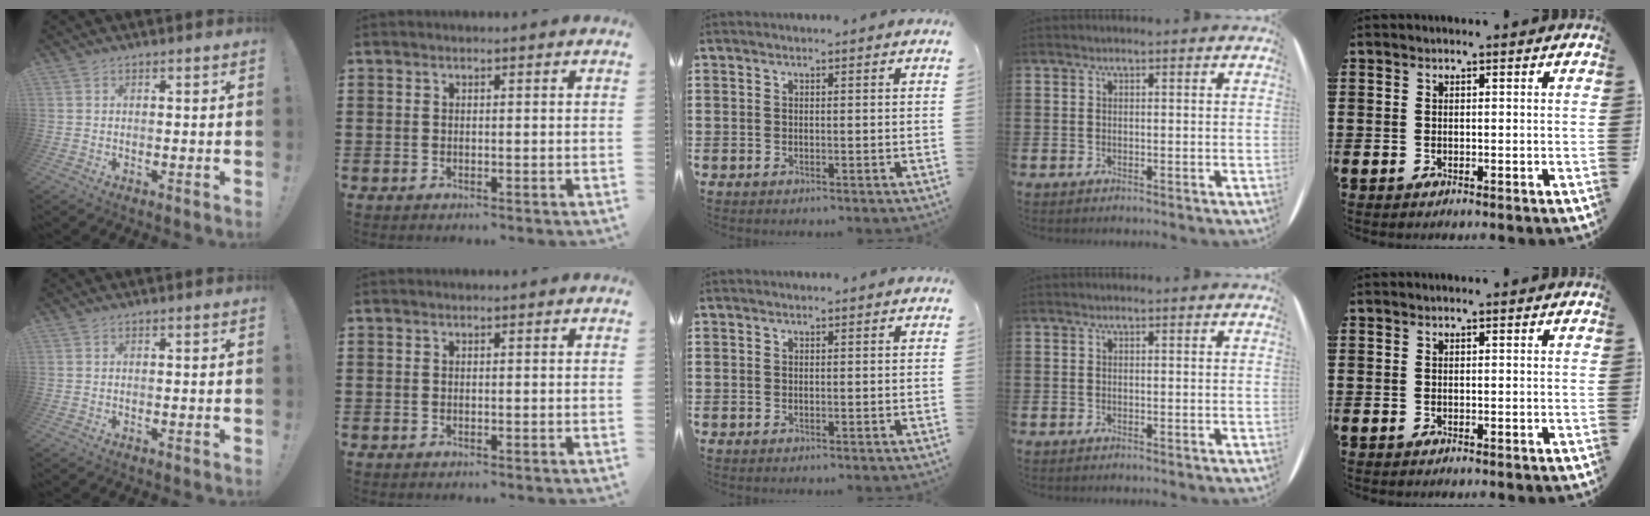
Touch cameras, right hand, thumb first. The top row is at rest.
{}